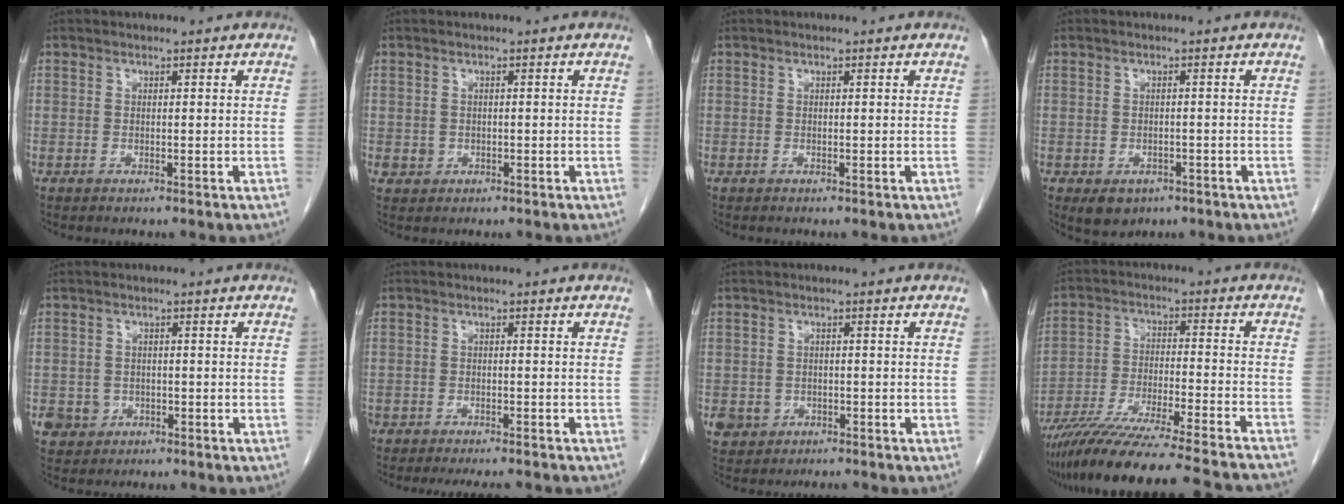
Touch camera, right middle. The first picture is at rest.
{"total": 1.4, "force": [-0.2, 1.4, 0.3], "torque": [-0.005, 0.004, 0.002]}
{"total": 0.0}
{"total": 3.8, "force": [-2.2, 2.7, 1.5], "torque": [-0.018, 0.000, -0.022]}
{"total": 3.7, "force": [-1.4, 3.4, 0.5], "torque": [-0.004, 0.008, -0.019]}
{"total": 6.6, "force": [-5.8, 1.9, 2.4], "torque": [-0.025, -0.006, -0.079]}
{"total": 3.5, "force": [-1.8, 2.9, 0.6], "torque": [-0.010, 0.005, -0.028]}
{"total": 25.3, "force": [-22.5, 0.3, 11.7], "torque": [-0.150, -0.053, -0.334]}